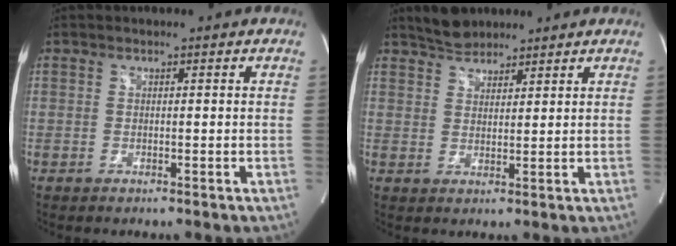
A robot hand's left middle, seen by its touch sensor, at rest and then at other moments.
{"total": 4.0, "force": [3.7, 1.5, 0.7], "torque": [-0.017, 0.011, 0.067]}